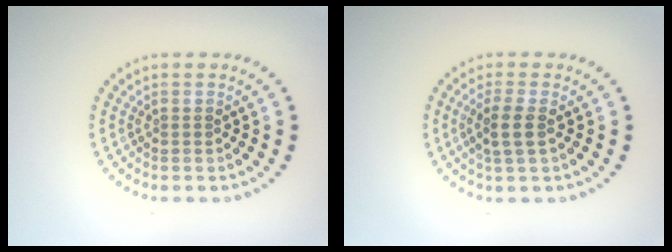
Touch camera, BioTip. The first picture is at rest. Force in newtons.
{"total": 2.3, "press": 2.1, "slide": 0.8}